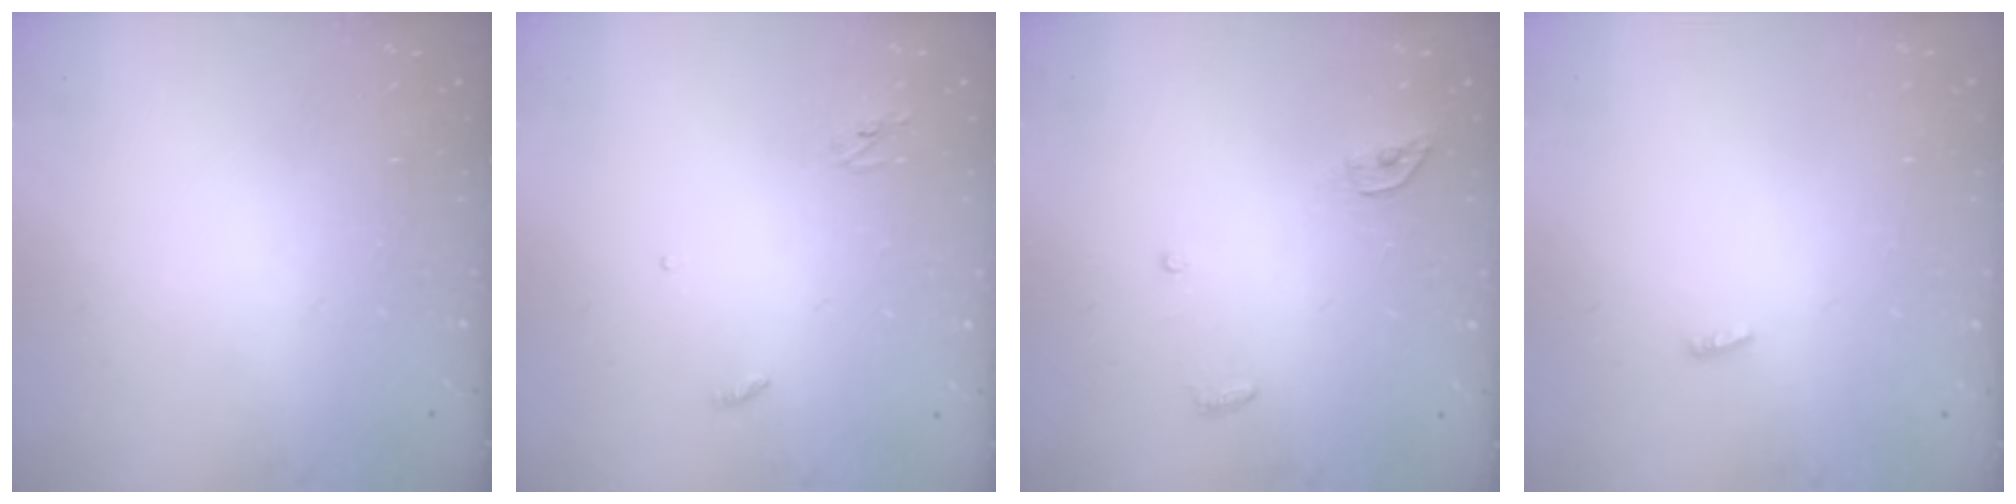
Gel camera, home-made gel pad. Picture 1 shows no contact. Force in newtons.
{"total": 3.0, "press": 2.9, "slide": 0.2}
{"total": 3.9, "press": 3.8, "slide": 0.3}
{"total": 2.3, "press": 2.1, "slide": 0.8}